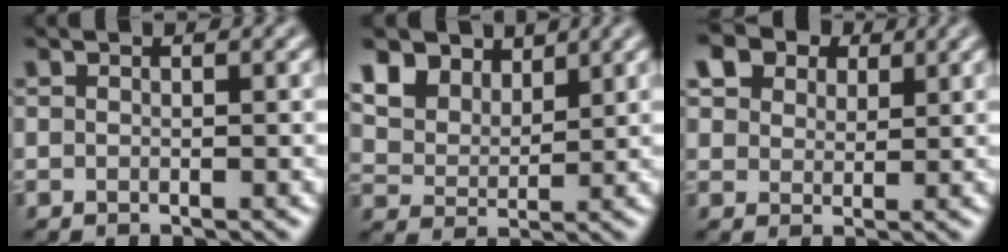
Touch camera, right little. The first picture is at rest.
{"total": 7.4, "force": [5.2, 4.3, 2.9], "torque": [-0.104, 0.004, 0.102]}
{"total": 10.2, "force": [6.2, 6.5, 4.7], "torque": [-0.112, 0.030, 0.096]}